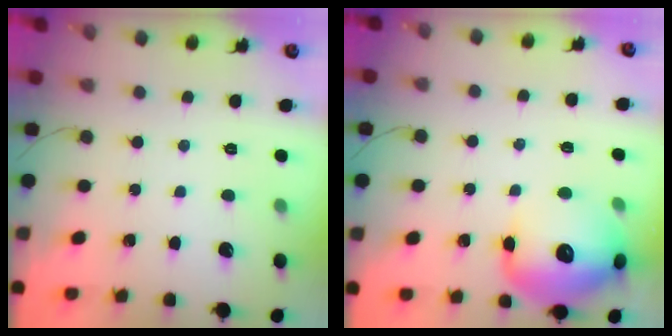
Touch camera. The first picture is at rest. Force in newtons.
{"total": 15.8, "press": 15.7, "slide": 2.0}